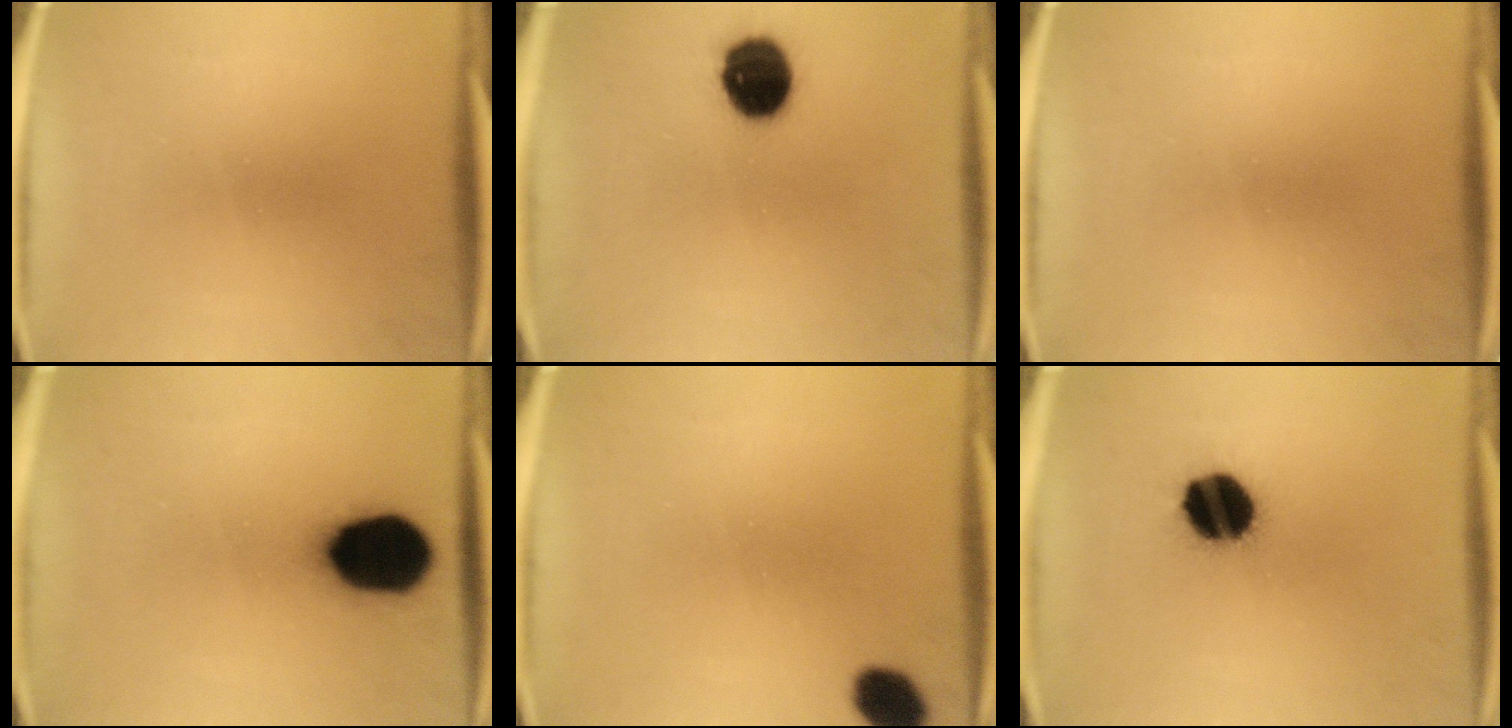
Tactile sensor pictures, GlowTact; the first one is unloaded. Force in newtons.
{"total": 12.0}
{"total": 0.0}
{"total": 18.7}
{"total": 5.8}
{"total": 14.4}